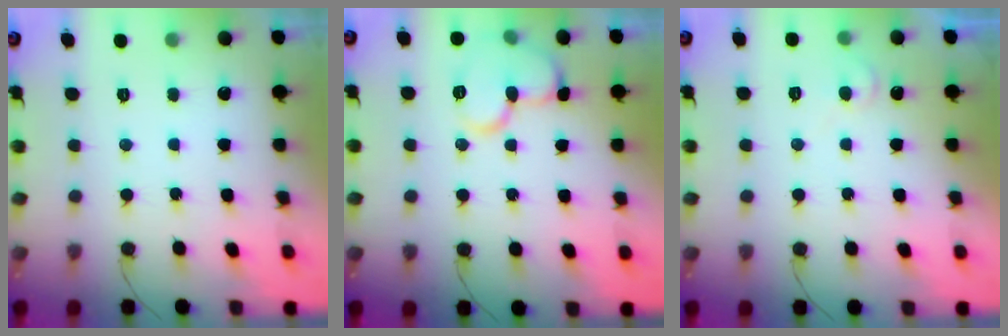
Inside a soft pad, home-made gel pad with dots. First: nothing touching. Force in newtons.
{"total": 10.8, "press": 10.8, "slide": 0.3}
{"total": 4.9, "press": 4.8, "slide": 0.5}